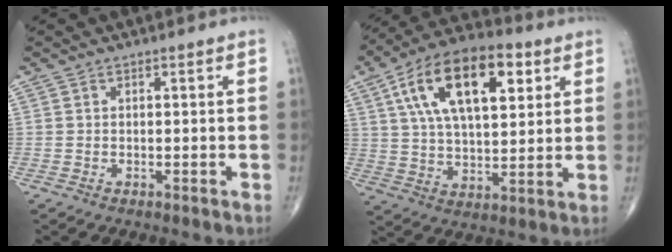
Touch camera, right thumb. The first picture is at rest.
{"total": 20.2, "force": [7.5, 9.8, 16.0], "torque": [-0.256, -0.003, 0.124]}